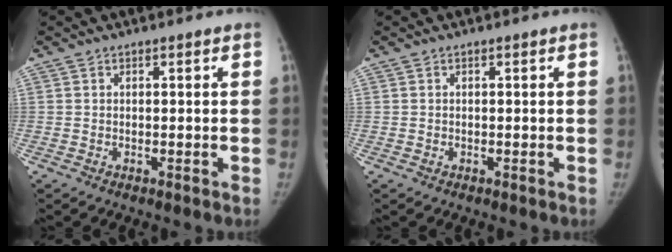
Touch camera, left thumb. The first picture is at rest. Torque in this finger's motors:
{"motor_torque": [-0.11, -0.10, 0.38, 0.05, -0.03]}